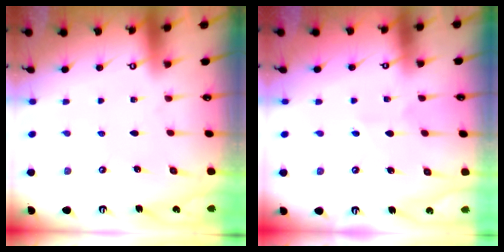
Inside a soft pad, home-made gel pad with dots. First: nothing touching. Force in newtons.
{"total": 2.6, "press": 2.6, "slide": 0.3}